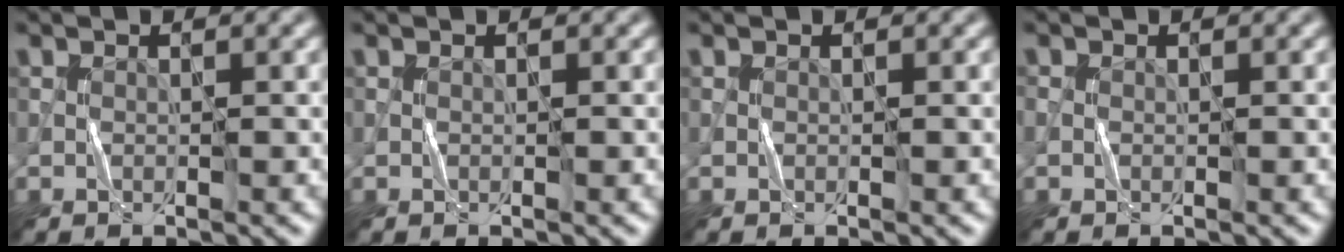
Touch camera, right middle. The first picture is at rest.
{"total": 0.0}
{"total": 0.0}
{"total": 0.5, "force": [-0.2, 0.5, 0.2], "torque": [-0.007, -0.002, -0.005]}